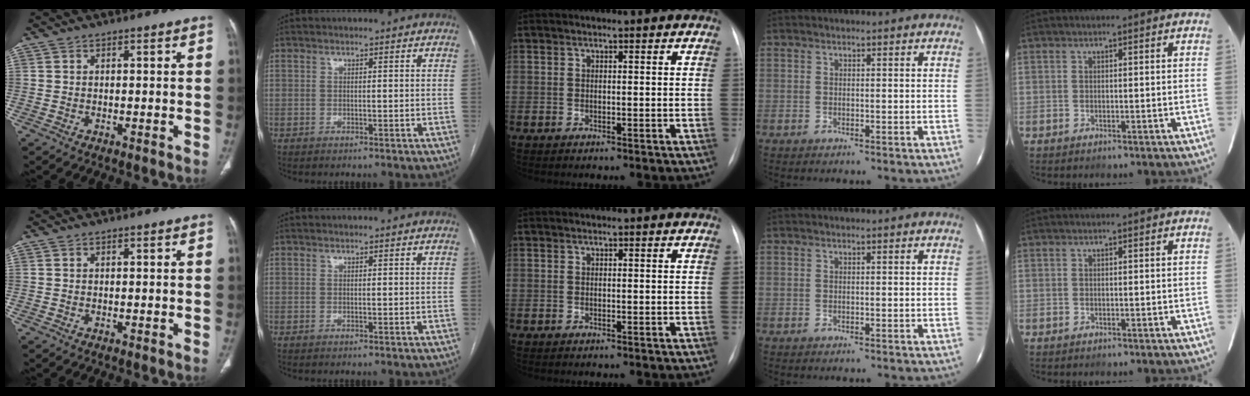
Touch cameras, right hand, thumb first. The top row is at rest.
{}